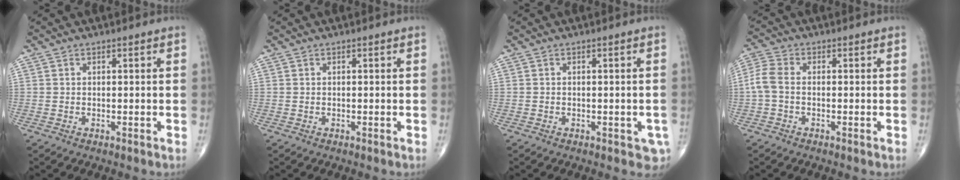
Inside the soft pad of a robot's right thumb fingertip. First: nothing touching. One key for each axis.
{"total": 0.0}
{"total": 3.0, "fx": -1.2, "fy": 1.6, "fz": 2.2, "tx": -0.010, "ty": 0.000, "tz": -0.013}
{"total": 4.2, "fx": -0.6, "fy": 2.5, "fz": 3.3, "tx": -0.085, "ty": 0.010, "tz": -0.023}